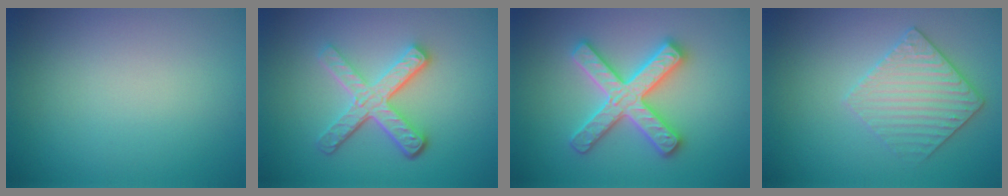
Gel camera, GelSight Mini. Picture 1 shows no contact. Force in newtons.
{"total": 5.1, "press": 3.6, "slide": 3.5}
{"total": 5.0, "press": 5.0, "slide": 0.8}
{"total": 3.2, "press": 3.0, "slide": 1.1}